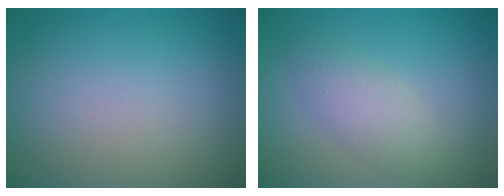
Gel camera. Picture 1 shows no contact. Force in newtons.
{"total": 2.8, "press": 2.8, "slide": 0.2}